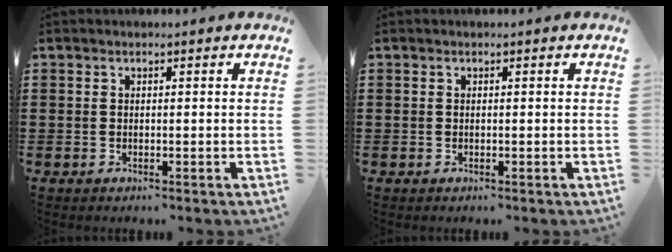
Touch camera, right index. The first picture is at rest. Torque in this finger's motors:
{"motor_torque": [2.14, 0.00, 0.04, 0.02]}